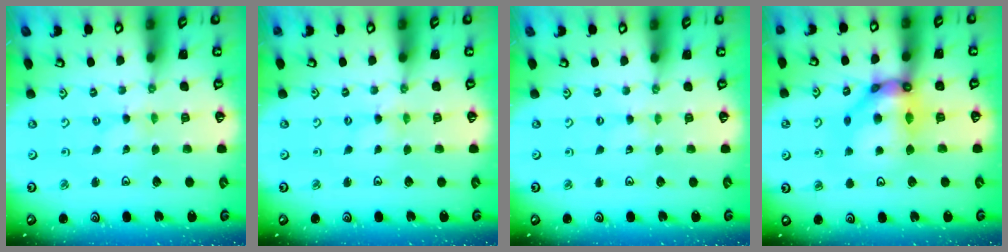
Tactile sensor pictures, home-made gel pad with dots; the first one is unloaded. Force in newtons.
{"total": 0.0}
{"total": 0.0}
{"total": 13.9, "press": 13.8, "slide": 1.4}